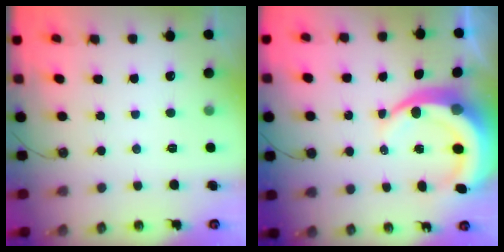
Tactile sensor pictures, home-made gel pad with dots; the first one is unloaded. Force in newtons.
{"total": 10.2, "press": 10.1, "slide": 1.4}